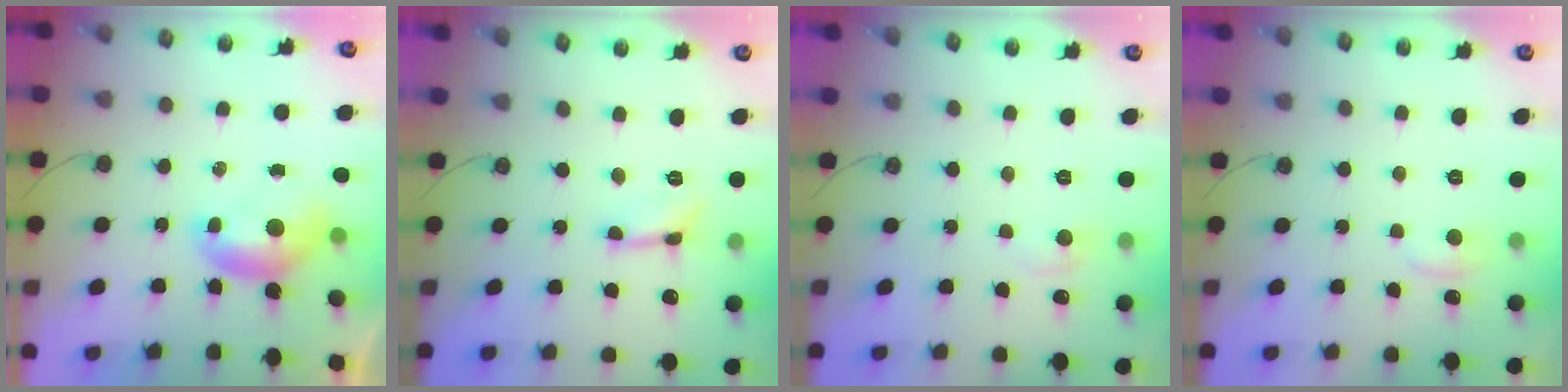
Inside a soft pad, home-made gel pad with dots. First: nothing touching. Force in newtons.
{"total": 0.0}
{"total": 0.7, "press": 0.2, "slide": 0.7}
{"total": 1.4, "press": 1.1, "slide": 0.8}